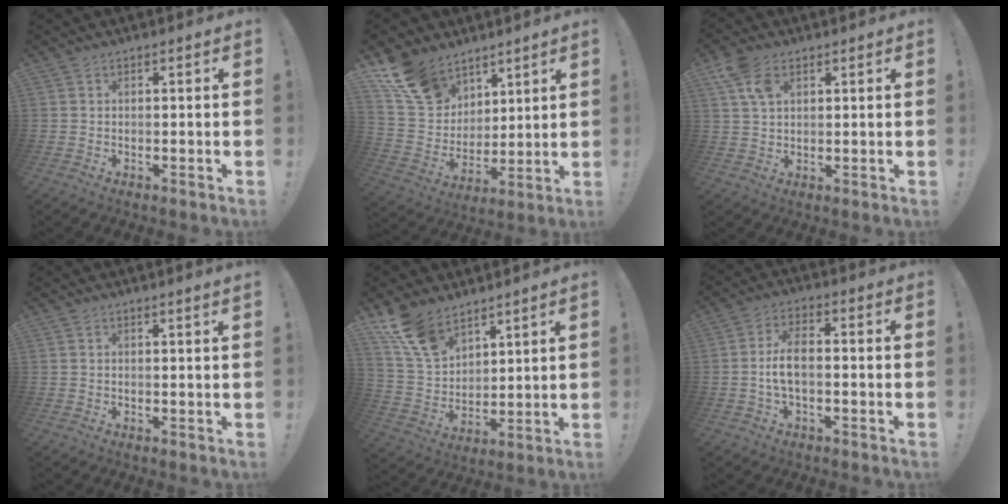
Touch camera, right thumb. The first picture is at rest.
{"total": 15.4, "force": [10.0, 10.4, 5.4], "torque": [-0.108, -0.062, 0.198]}
{"total": 7.5, "force": [3.6, 4.6, 4.6], "torque": [-0.090, -0.006, 0.070]}
{"total": 1.1, "force": [0.7, -0.6, 0.6], "torque": [-0.010, -0.003, 0.011]}
{"total": 14.2, "force": [9.6, 8.8, 5.7], "torque": [-0.109, -0.056, 0.188]}
{"total": 6.8, "force": [-0.6, 2.9, 6.2], "torque": [-0.124, 0.002, -0.011]}